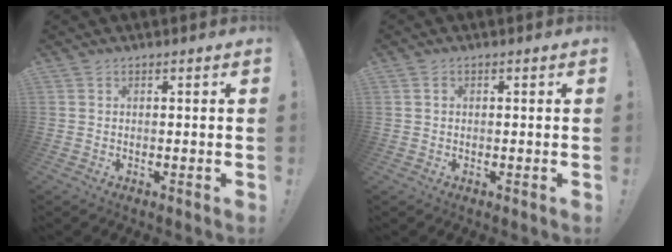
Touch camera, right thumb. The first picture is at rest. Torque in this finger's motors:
{"motor_torque": [0.34, 0.12, -0.13, -0.11, -0.05]}